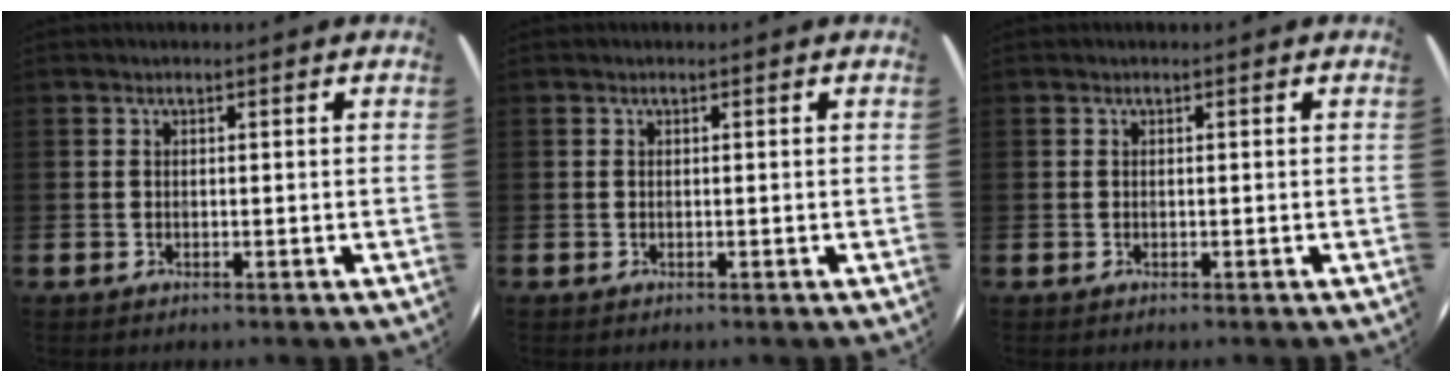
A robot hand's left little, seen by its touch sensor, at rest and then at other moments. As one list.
[{"total": 0.0}, {"total": 0.0}]